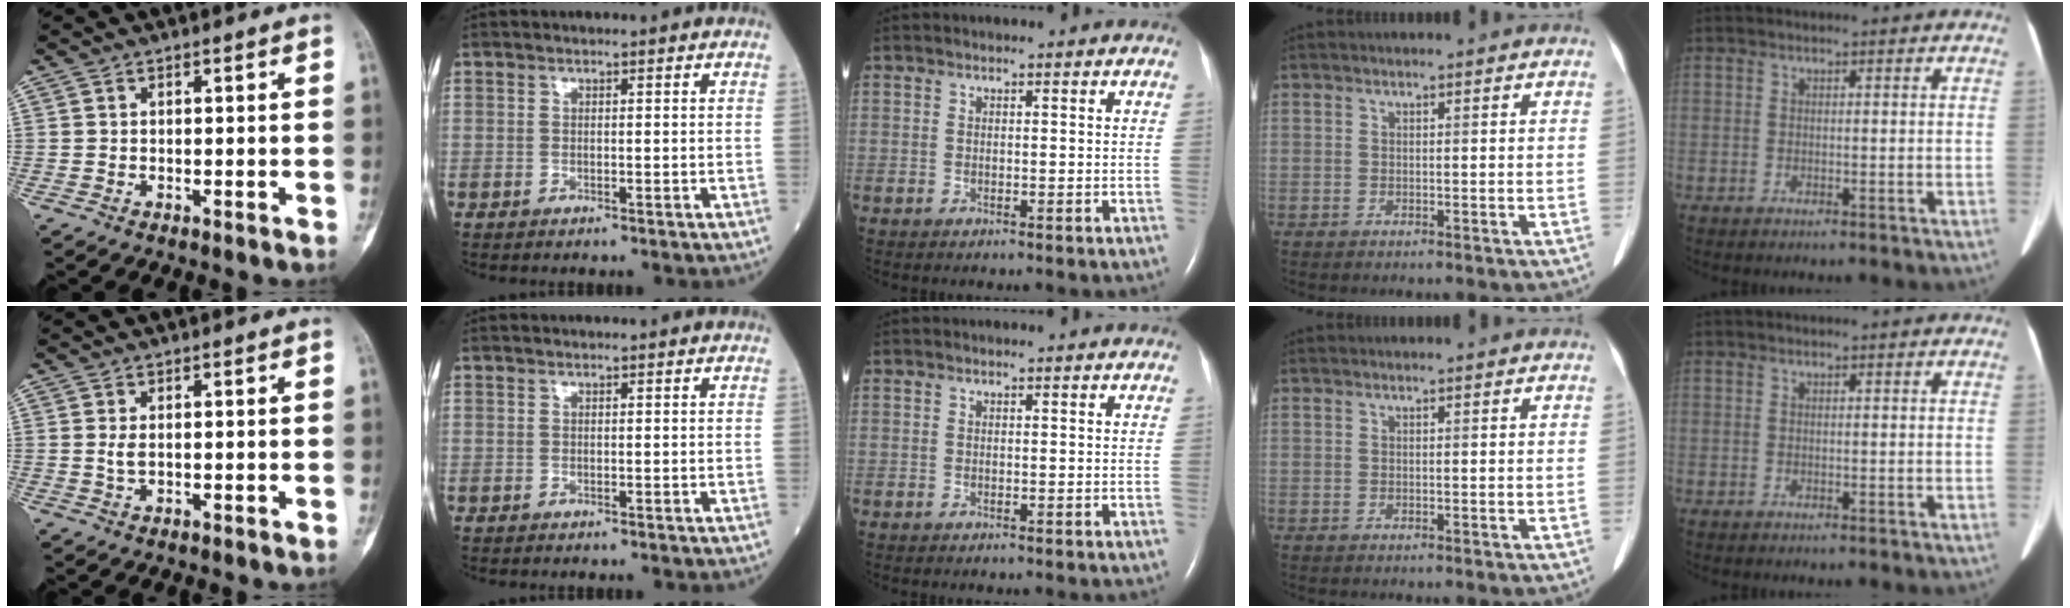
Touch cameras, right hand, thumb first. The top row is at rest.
{"thumb": {"total": 1.4, "force": [0.1, 0.7, 1.2], "torque": [-0.027, -0.001, 0.006]}}